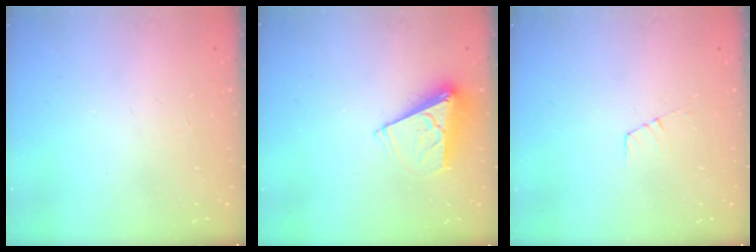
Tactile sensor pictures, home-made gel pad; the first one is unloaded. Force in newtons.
{"total": 9.5, "press": 9.5, "slide": 0.1}
{"total": 3.2, "press": 3.2, "slide": 0.2}